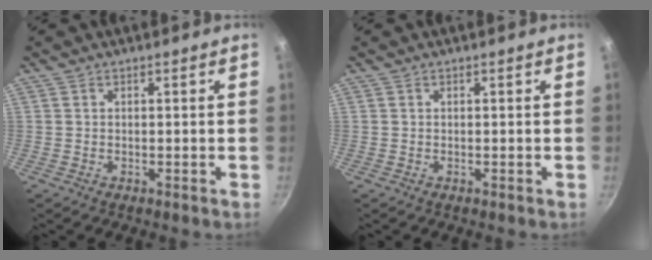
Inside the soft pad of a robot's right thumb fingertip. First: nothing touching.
{"total": 0.0}